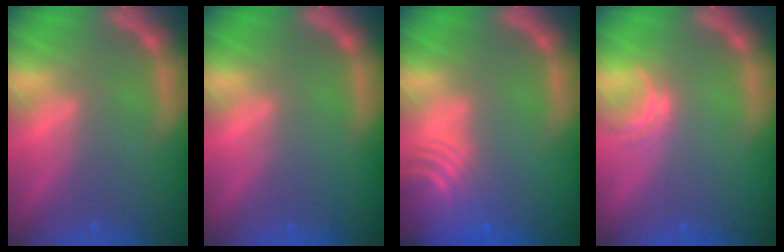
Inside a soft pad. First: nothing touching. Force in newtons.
{"total": 0.0}
{"total": 8.6}
{"total": 1.5}